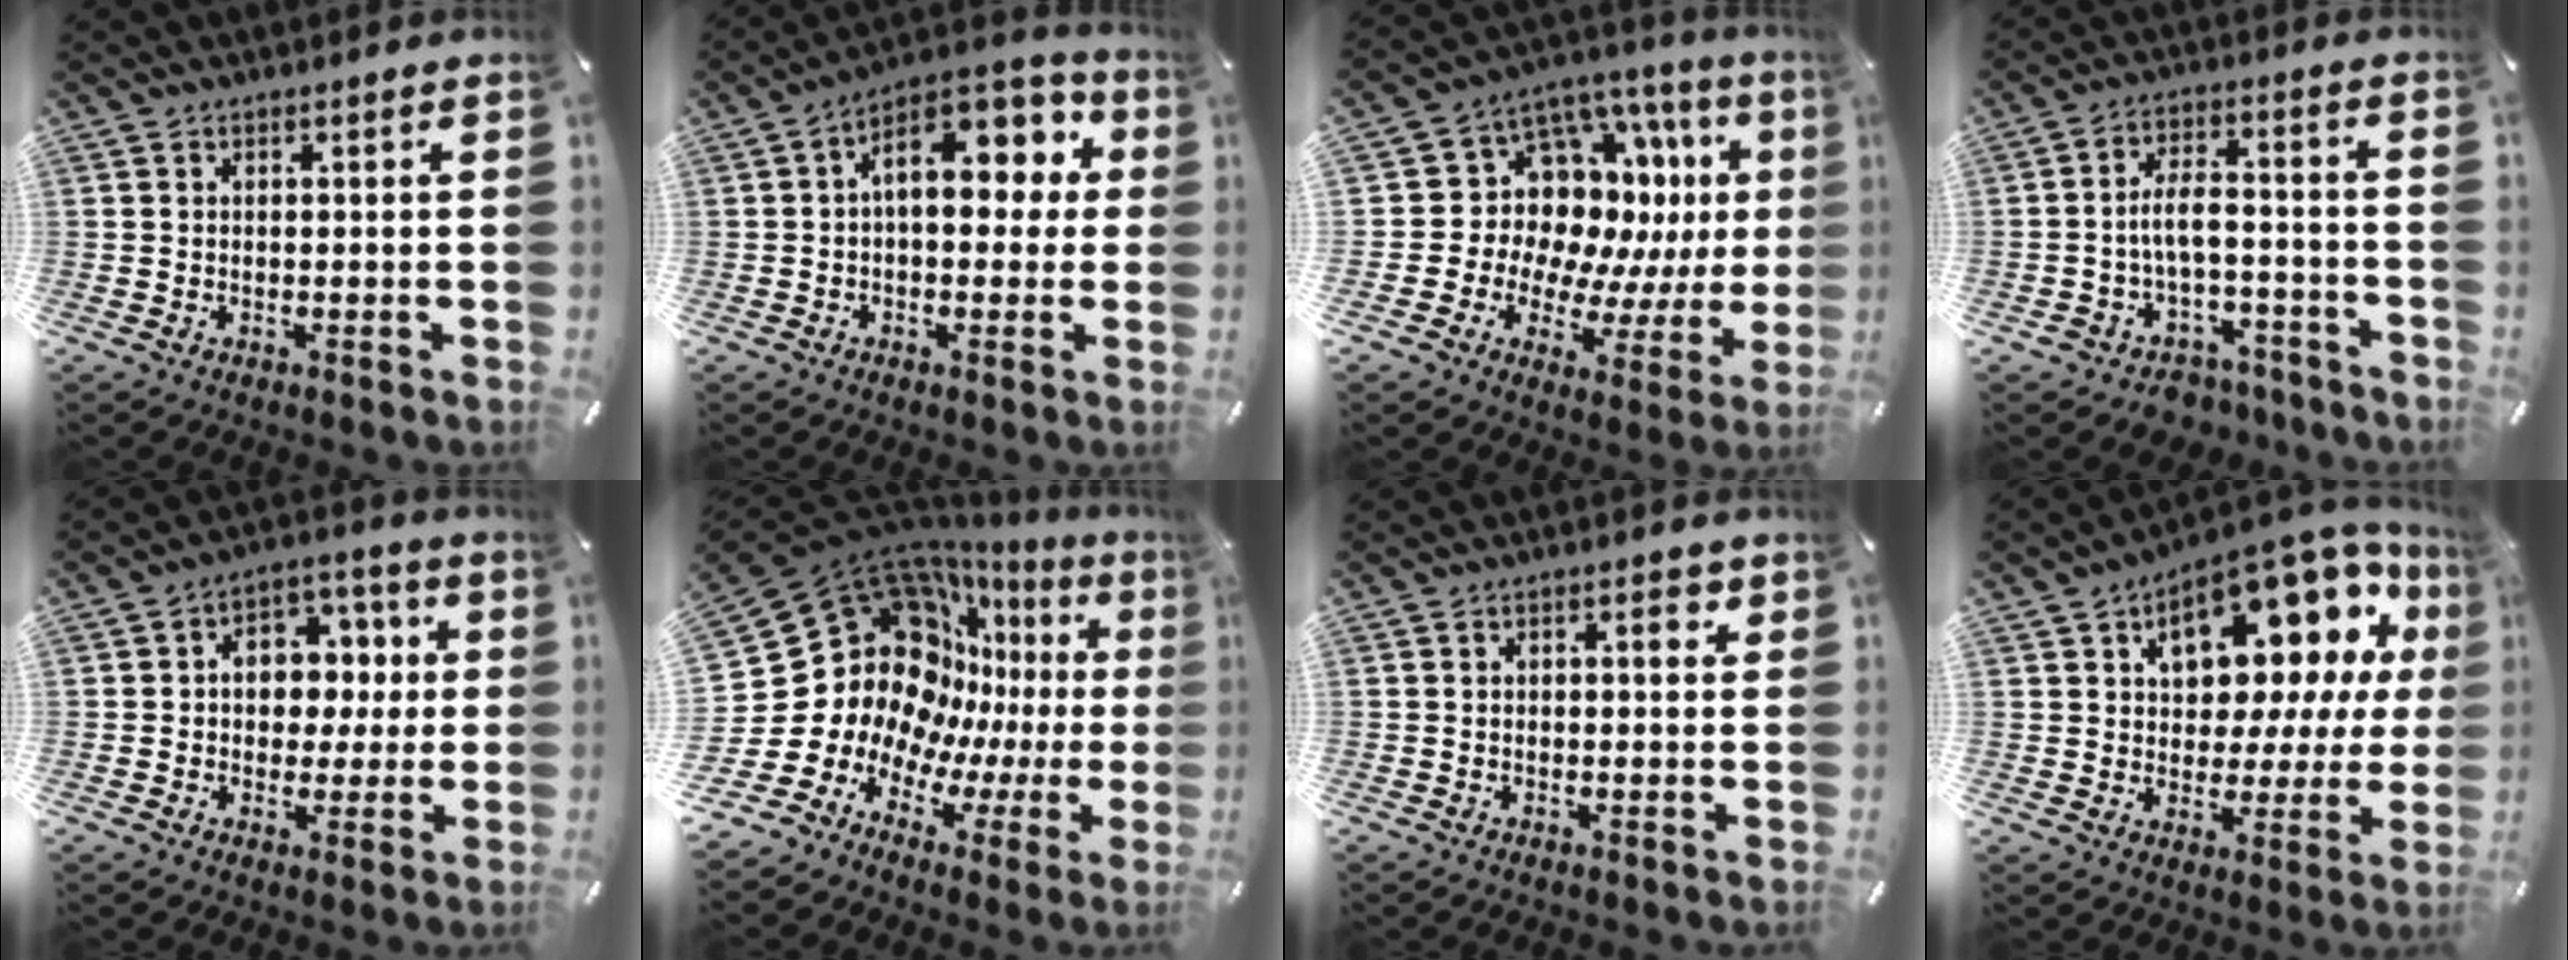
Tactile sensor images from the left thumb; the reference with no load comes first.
{"total": 13.2, "force": [4.1, 7.5, 10.0], "torque": [-0.139, -0.024, 0.070]}
{"total": 11.8, "force": [4.1, 9.8, 5.0], "torque": [-0.075, -0.076, 0.088]}
{"total": 8.0, "force": [-2.6, 5.6, 5.2], "torque": [-0.111, 0.015, -0.047]}
{"total": 8.9, "force": [0.0, 7.8, 4.2], "torque": [-0.053, 0.002, -0.001]}
{"total": 24.7, "force": [5.1, 19.4, 14.3], "torque": [-0.262, -0.099, 0.139]}
{"total": 2.8, "force": [0.5, 1.4, 2.4], "torque": [-0.032, 0.003, 0.002]}
{"total": 17.3, "force": [9.9, 9.7, 10.4], "torque": [-0.141, -0.083, 0.165]}